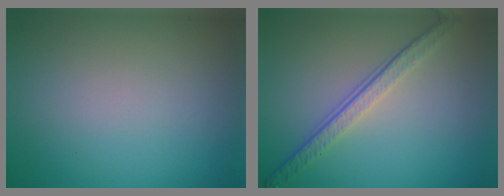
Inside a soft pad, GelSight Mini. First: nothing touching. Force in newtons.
{"total": 3.8, "press": 2.8, "slide": 2.7}